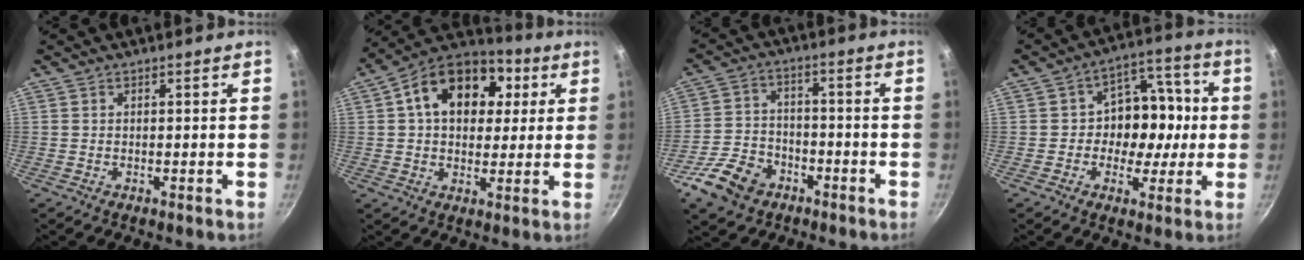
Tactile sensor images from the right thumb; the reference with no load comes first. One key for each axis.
{"total": 17.7, "fx": 4.6, "fy": 12.5, "fz": 11.6, "tx": -0.165, "ty": 0.017, "tz": 0.057}
{"total": 10.5, "fx": -5.7, "fy": 7.4, "fz": 4.8, "tx": -0.079, "ty": 0.040, "tz": -0.106}
{"total": 11.8, "fx": -0.8, "fy": 9.3, "fz": 7.3, "tx": -0.054, "ty": 0.025, "tz": -0.022}